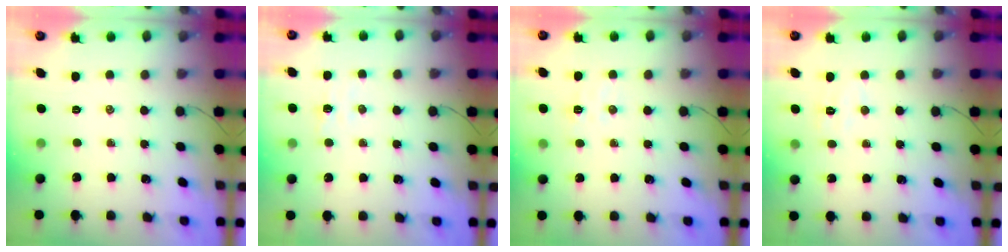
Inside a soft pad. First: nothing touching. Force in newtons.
{"total": 3.0, "press": 2.9, "slide": 0.7}
{"total": 4.9, "press": 4.7, "slide": 1.2}
{"total": 4.0, "press": 3.9, "slide": 1.0}